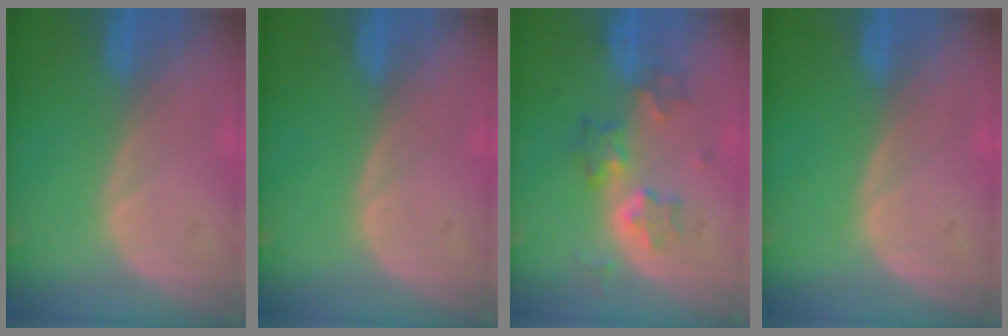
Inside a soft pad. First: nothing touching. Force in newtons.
{"total": 0.0}
{"total": 5.7, "press": 5.7, "slide": 0.6}
{"total": 0.0}